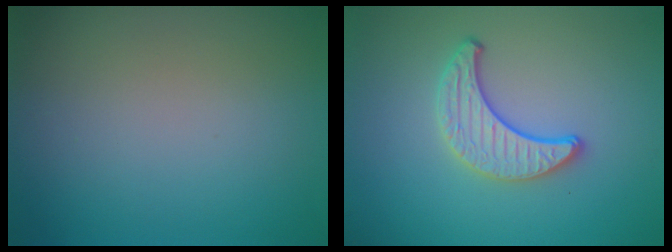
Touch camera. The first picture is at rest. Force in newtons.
{"total": 3.2, "press": 3.0, "slide": 1.1}